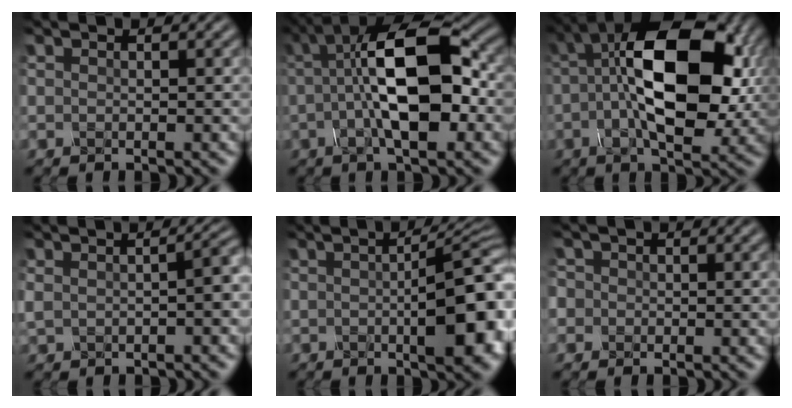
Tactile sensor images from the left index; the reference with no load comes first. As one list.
[{"total": 10.6, "force": [0.2, 3.9, 9.8], "torque": [-0.167, 0.022, -0.005]}, {"total": 13.0, "force": [1.2, 6.2, 11.4], "torque": [-0.189, 0.021, 0.013]}, {"total": 3.8, "force": [-0.1, 1.8, 3.3], "torque": [-0.051, -0.001, 0.010]}, {"total": 8.7, "force": [-0.6, 2.5, 8.3], "torque": [-0.103, -0.002, -0.003]}, {"total": 2.5, "force": [0.3, 2.4, 0.8], "torque": [-0.001, 0.020, -0.018]}]